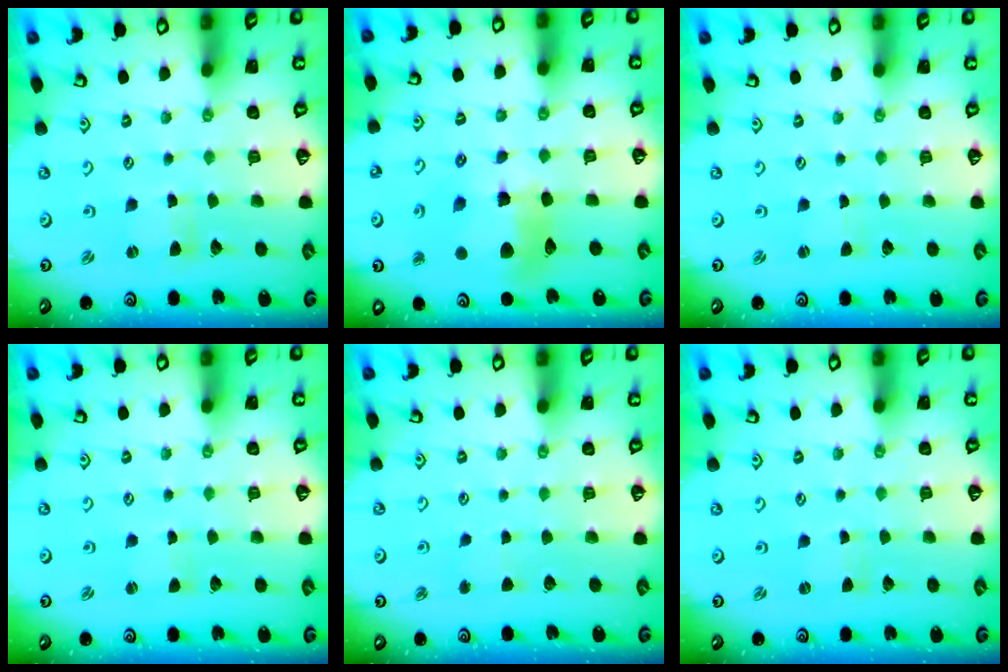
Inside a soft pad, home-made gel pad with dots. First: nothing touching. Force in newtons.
{"total": 15.2, "press": 15.0, "slide": 2.4}
{"total": 0.0}
{"total": 0.9, "press": 0.9, "slide": 0.0}
{"total": 2.2, "press": 2.2, "slide": 0.2}
{"total": 0.0}